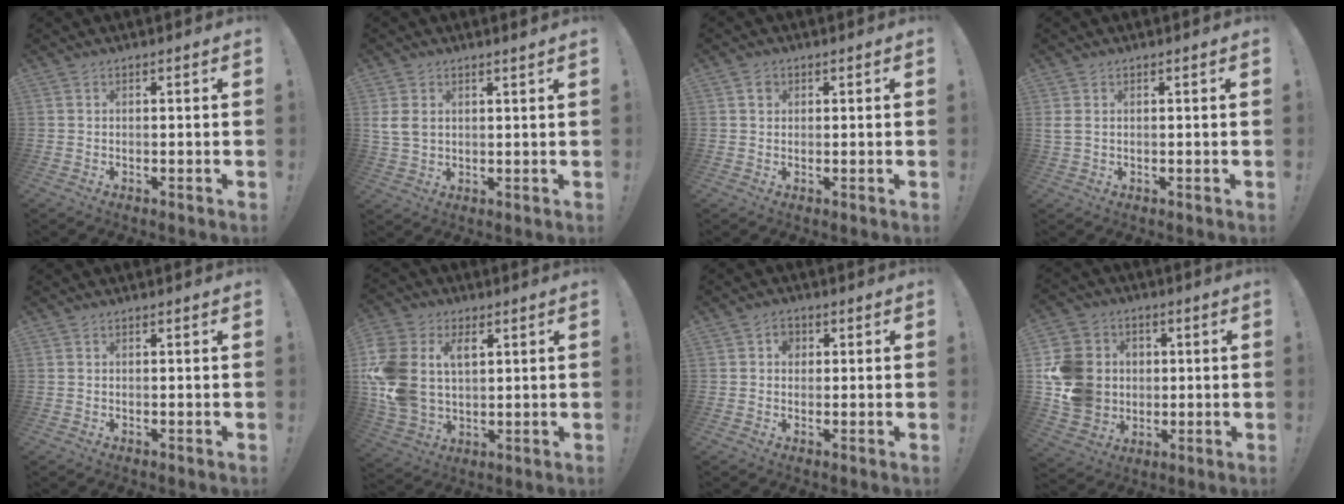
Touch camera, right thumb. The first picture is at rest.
{"total": 5.3, "force": [2.4, 3.4, 3.4], "torque": [-0.054, -0.004, 0.050]}
{"total": 1.7, "force": [0.7, 1.5, 0.4], "torque": [0.008, -0.003, 0.010]}
{"total": 1.7, "force": [0.8, 0.9, 1.3], "torque": [-0.032, 0.005, 0.017]}
{"total": 0.0}
{"total": 16.6, "force": [4.9, 12.1, 10.3], "torque": [-0.222, -0.022, 0.093]}
{"total": 3.5, "force": [0.6, 2.9, 1.7], "torque": [-0.024, 0.003, 0.010]}
{"total": 16.0, "force": [0.5, 14.6, 6.7], "torque": [-0.122, 0.015, 0.028]}